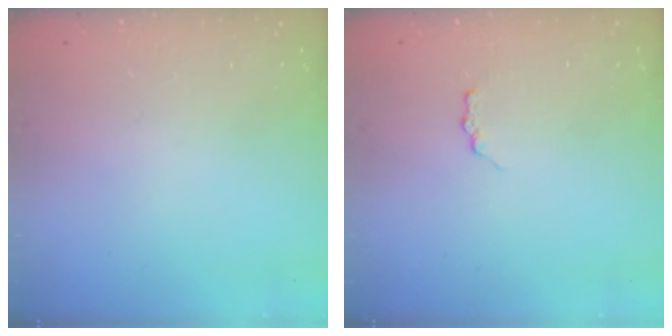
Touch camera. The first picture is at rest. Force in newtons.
{"total": 2.6, "press": 2.6, "slide": 0.4}